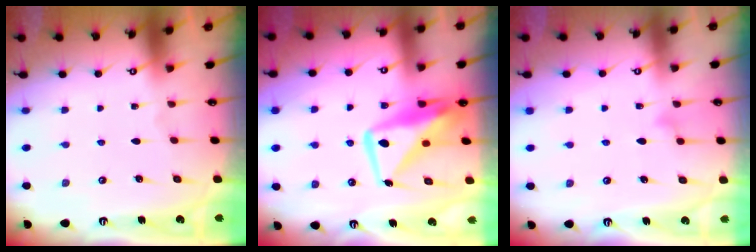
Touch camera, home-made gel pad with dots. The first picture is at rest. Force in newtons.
{"total": 13.1, "press": 13.1, "slide": 1.2}
{"total": 6.9, "press": 6.9, "slide": 0.4}